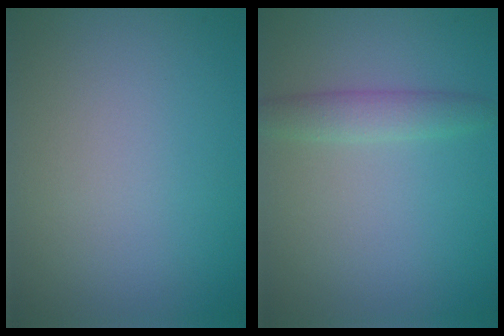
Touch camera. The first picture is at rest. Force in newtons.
{"total": 2.1, "press": 2.1, "slide": 0.1}